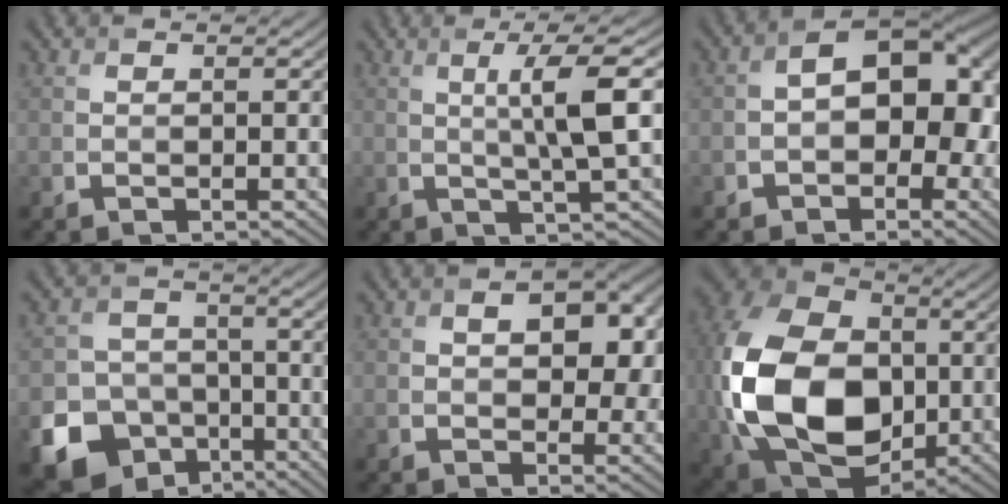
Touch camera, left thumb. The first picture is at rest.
{"total": 6.4, "force": [0.8, 0.4, 6.3], "torque": [-0.116, 0.016, 0.015]}
{"total": 10.5, "force": [-1.3, 6.9, 7.8], "torque": [-0.097, -0.006, -0.018]}
{"total": 14.1, "force": [-7.4, 11.2, 4.4], "torque": [-0.106, -0.051, -0.141]}
{"total": 8.0, "force": [1.3, 4.9, 6.2], "torque": [-0.093, -0.006, 0.021]}
{"total": 19.5, "force": [-1.8, 13.8, 13.8], "torque": [-0.335, -0.008, -0.032]}